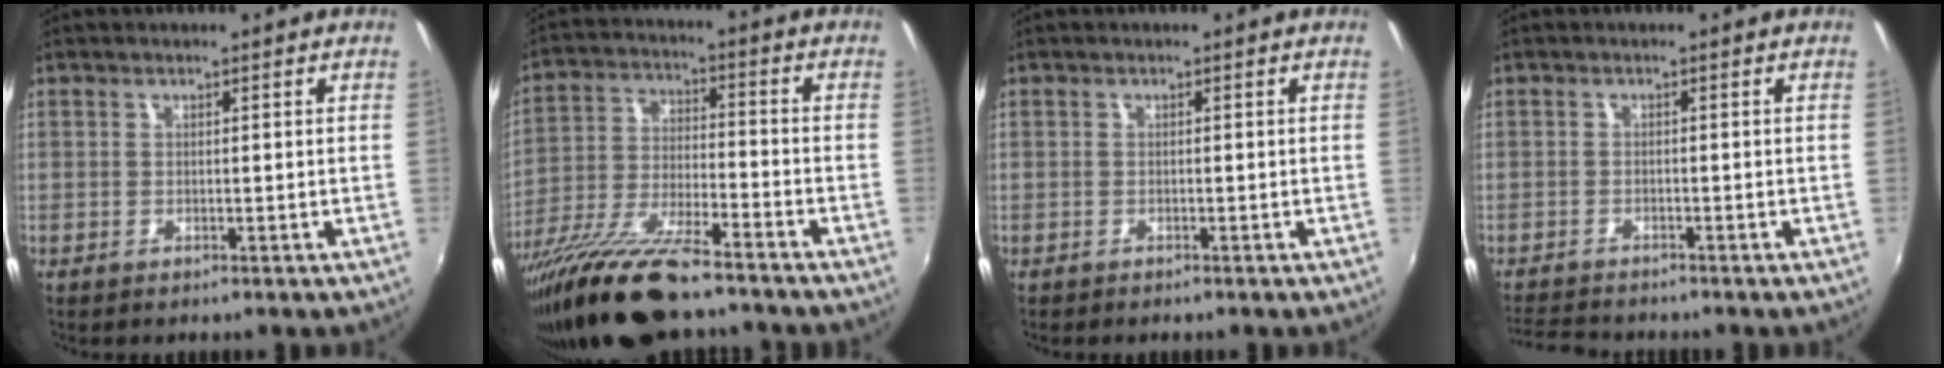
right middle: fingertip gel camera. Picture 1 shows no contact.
{"total": 16.7, "force": [-13.0, 3.1, 10.1], "torque": [-0.209, -0.038, -0.238]}
{"total": 0.7, "force": [-0.6, 0.2, 0.1], "torque": [-0.007, -0.002, -0.010]}
{"total": 6.0, "force": [-5.6, 0.9, 1.8], "torque": [-0.056, -0.018, -0.099]}